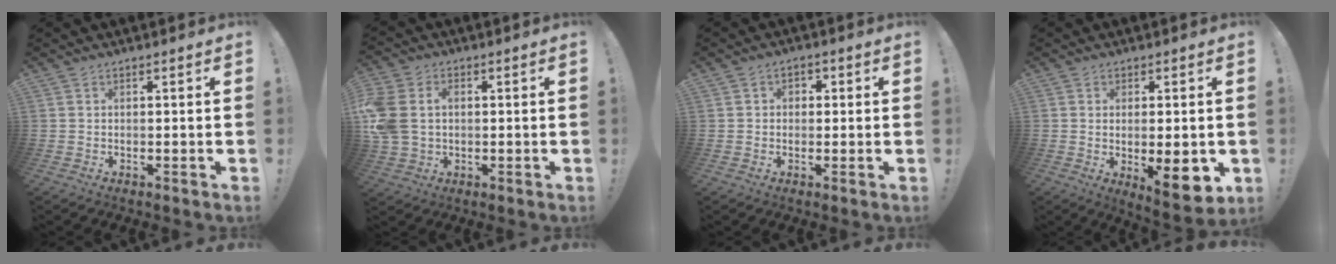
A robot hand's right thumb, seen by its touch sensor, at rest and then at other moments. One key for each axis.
{"total": 10.2, "fx": 1.0, "fy": 7.8, "fz": 6.4, "tx": -0.139, "ty": 0.000, "tz": 0.021}
{"total": 2.5, "fx": -0.5, "fy": 2.2, "fz": 0.9, "tx": -0.005, "ty": 0.002, "tz": -0.014}
{"total": 9.6, "fx": -0.7, "fy": 3.5, "fz": 8.9, "tx": -0.093, "ty": -0.008, "tz": -0.003}